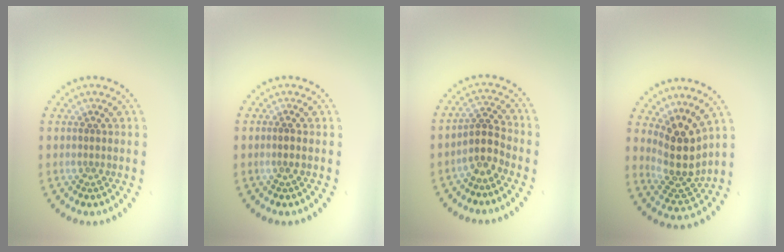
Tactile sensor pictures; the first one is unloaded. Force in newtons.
{"total": 0.5, "press": 0.4, "slide": 0.4}
{"total": 2.5, "press": 1.8, "slide": 1.7}
{"total": 4.4, "press": 3.3, "slide": 2.9}